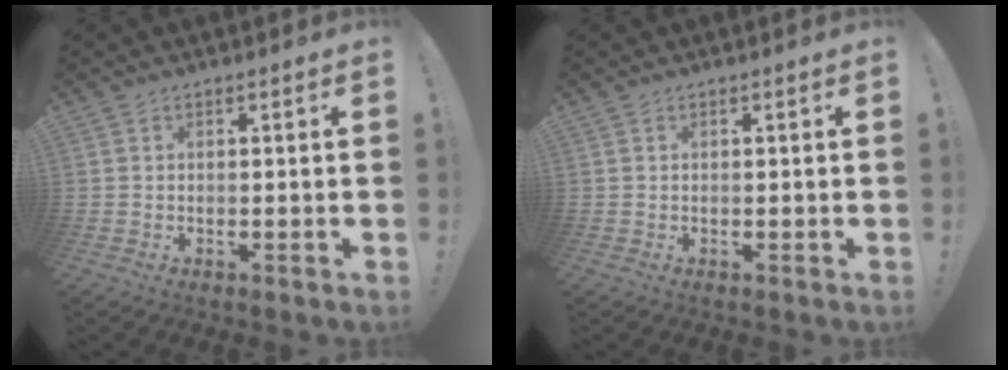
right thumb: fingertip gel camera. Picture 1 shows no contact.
{"total": 0.0}